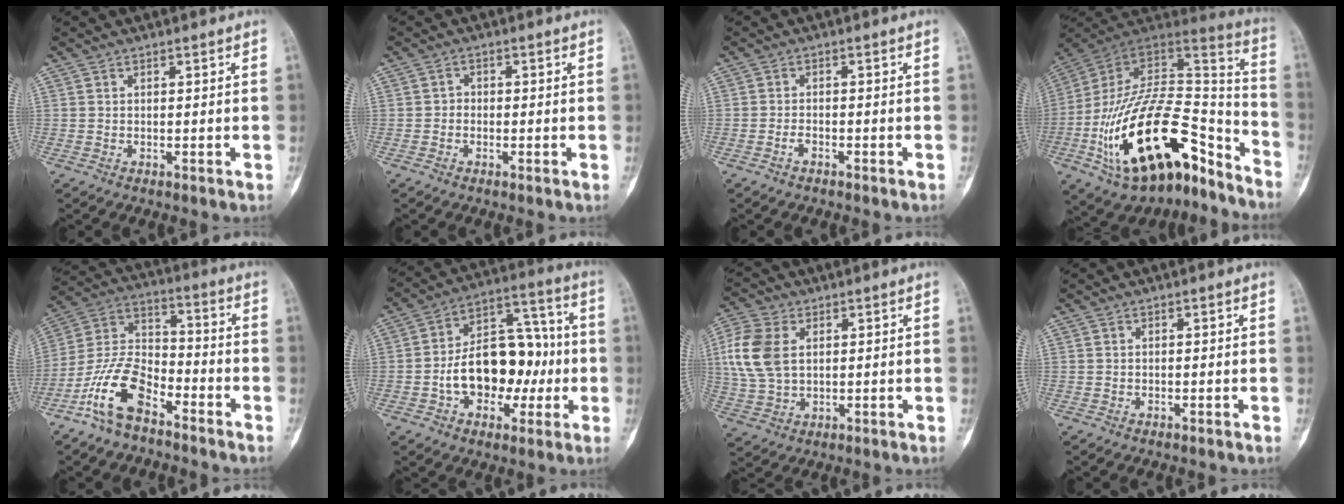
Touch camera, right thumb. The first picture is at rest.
{"total": 1.3, "force": [-0.6, 1.1, 0.5], "torque": [0.002, 0.005, -0.018]}
{"total": 1.5, "force": [-1.0, 0.7, 0.8], "torque": [-0.019, 0.007, -0.019]}
{"total": 30.4, "force": [-16.1, 14.1, 21.5], "torque": [-0.355, 0.083, -0.260]}
{"total": 13.0, "force": [-8.0, 6.2, 8.1], "torque": [-0.163, 0.059, -0.163]}
{"total": 18.0, "force": [-2.2, 11.8, 13.4], "torque": [-0.176, 0.044, -0.029]}
{"total": 10.7, "force": [2.1, 7.0, 7.8], "torque": [-0.178, 0.005, 0.044]}
{"total": 0.0}